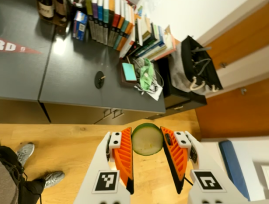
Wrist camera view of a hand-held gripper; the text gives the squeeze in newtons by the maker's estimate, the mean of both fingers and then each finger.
{"total": 9.2, "left": 9.7, "right": 8.7}